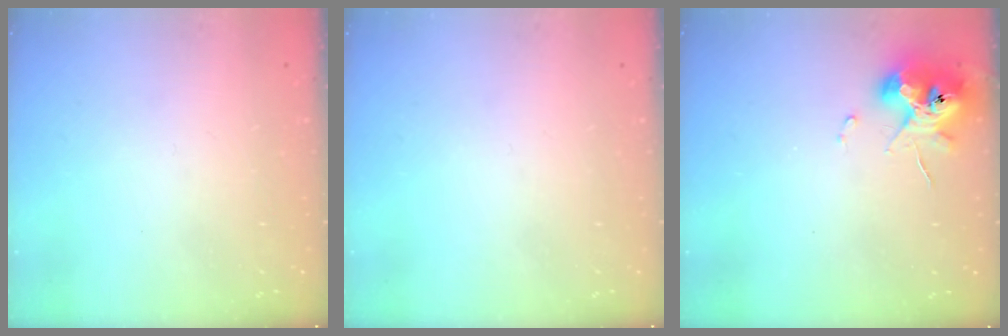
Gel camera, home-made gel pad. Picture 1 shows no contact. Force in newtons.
{"total": 0.0}
{"total": 10.1, "press": 10.0, "slide": 1.5}